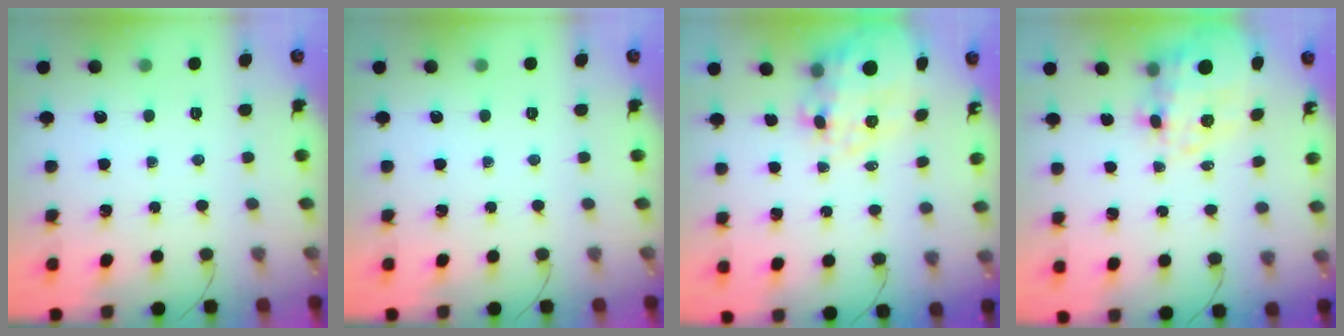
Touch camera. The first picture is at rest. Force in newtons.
{"total": 0.0}
{"total": 12.5, "press": 12.2, "slide": 2.5}
{"total": 7.7, "press": 7.1, "slide": 3.1}